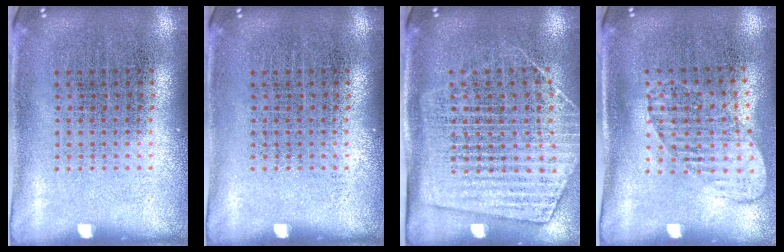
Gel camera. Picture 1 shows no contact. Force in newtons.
{"total": 0.0}
{"total": 1.9, "press": 1.6, "slide": 0.9}
{"total": 1.5, "press": 1.2, "slide": 0.8}